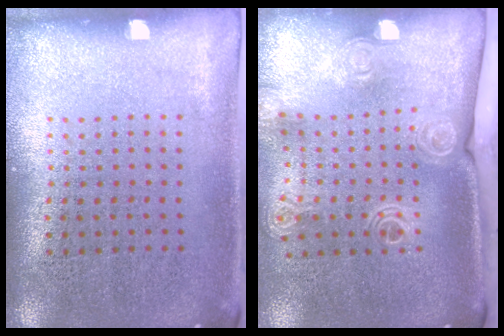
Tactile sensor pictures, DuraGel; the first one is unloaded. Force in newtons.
{"total": 2.1, "press": 1.6, "slide": 1.3}